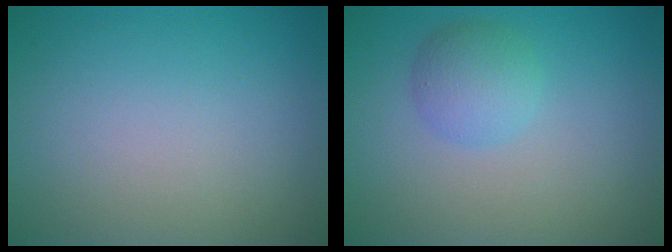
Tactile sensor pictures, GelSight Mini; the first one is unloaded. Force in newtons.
{"total": 2.7, "press": 2.7, "slide": 0.1}